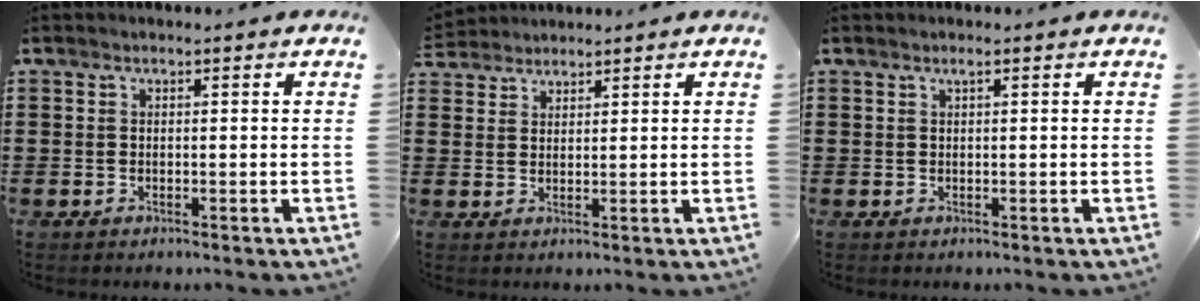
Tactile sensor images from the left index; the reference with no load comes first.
{"total": 2.1, "force": [2.0, 0.7, -0.2], "torque": [-0.004, 0.001, 0.040]}
{"total": 0.7, "force": [0.3, 0.0, 0.6], "torque": [-0.011, -0.002, 0.005]}